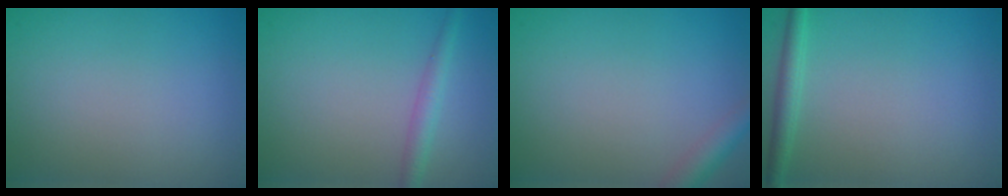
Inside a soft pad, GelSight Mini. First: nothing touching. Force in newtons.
{"total": 2.0, "press": 2.0, "slide": 0.0}
{"total": 2.3, "press": 2.3, "slide": 0.1}
{"total": 1.8, "press": 1.8, "slide": 0.1}